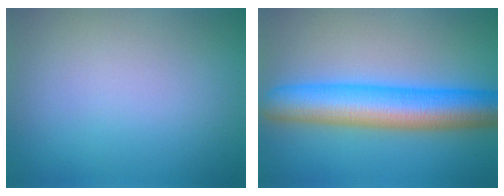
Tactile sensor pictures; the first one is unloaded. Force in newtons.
{"total": 9.1, "press": 9.1, "slide": 0.2}